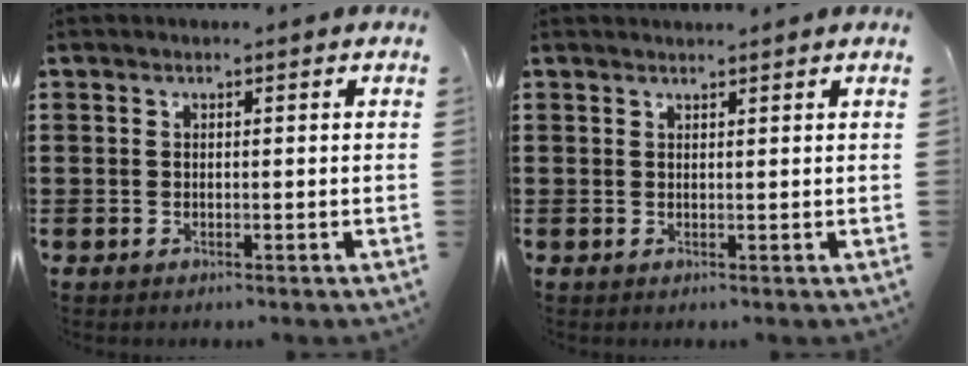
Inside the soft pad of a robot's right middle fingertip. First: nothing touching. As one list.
[{"total": 1.0, "force": [1.0, -0.1, -0.1], "torque": [0.000, -0.003, 0.019]}]